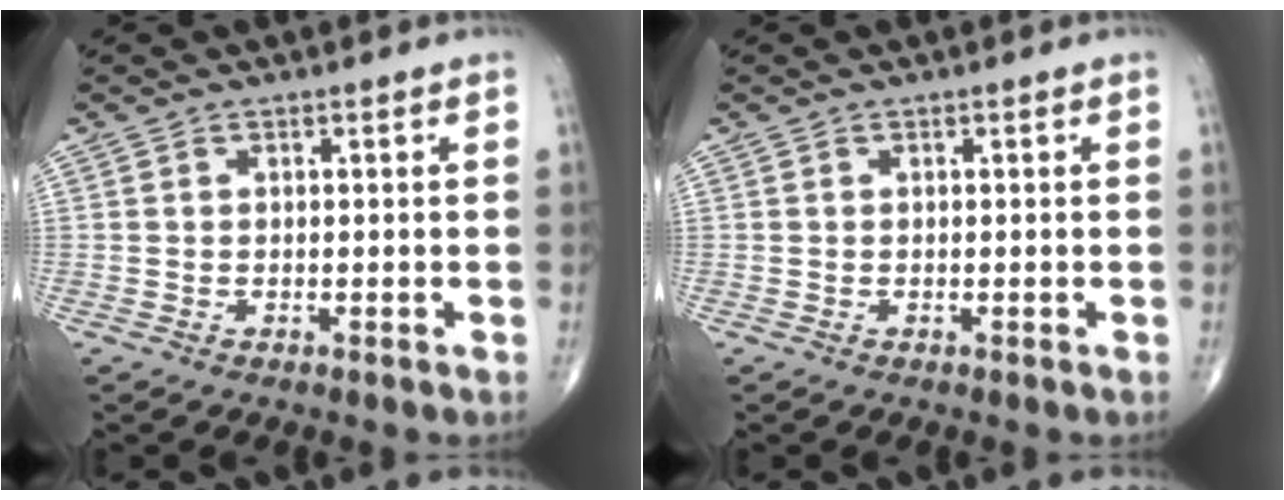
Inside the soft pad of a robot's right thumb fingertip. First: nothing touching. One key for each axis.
{"total": 0.0}